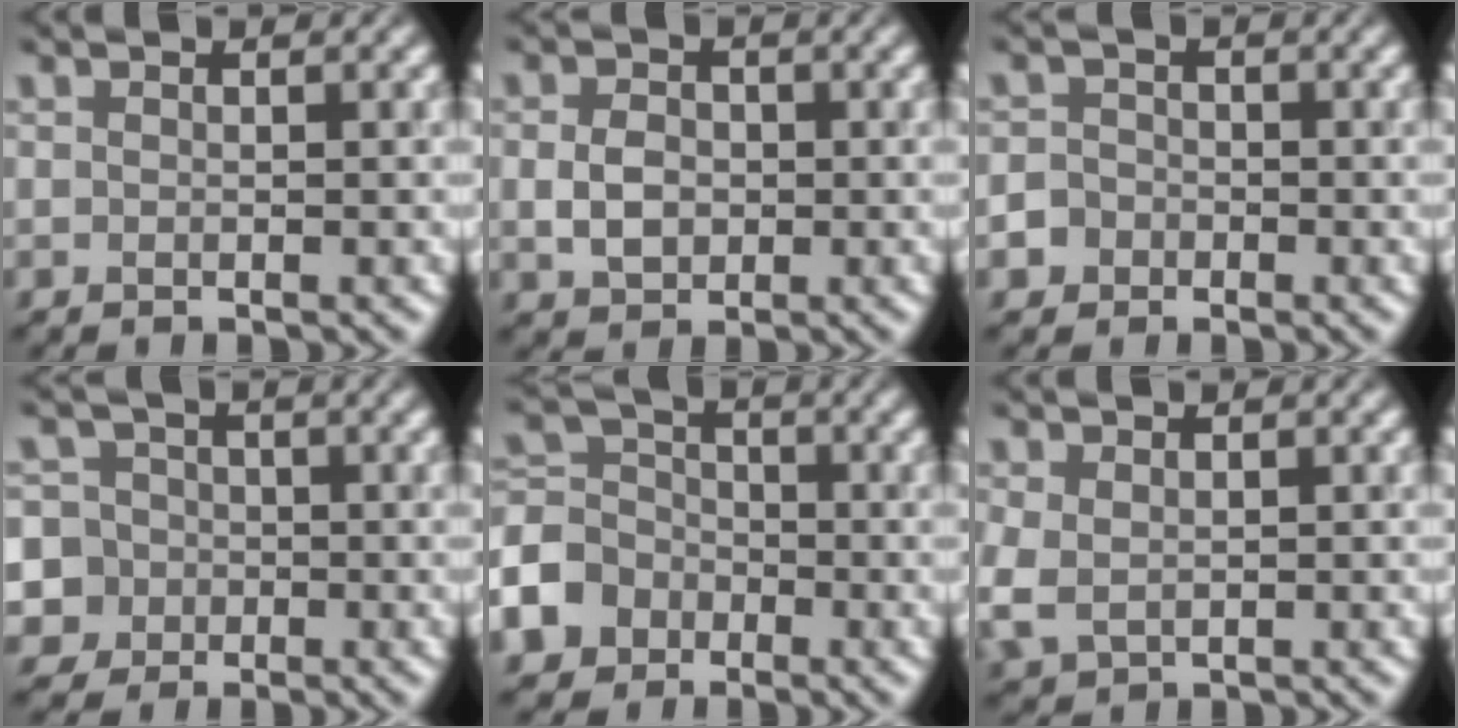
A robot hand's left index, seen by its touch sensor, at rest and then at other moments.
{"total": 3.0, "force": [-0.2, 2.3, 1.9], "torque": [-0.038, -0.002, -0.008]}
{"total": 3.2, "force": [-1.4, 2.8, 0.6], "torque": [0.011, 0.002, -0.039]}
{"total": 7.8, "force": [-1.8, 7.4, 1.8], "torque": [-0.045, 0.010, -0.066]}
{"total": 7.6, "force": [-3.8, 6.2, 2.2], "torque": [-0.049, -0.010, -0.092]}
{"total": 3.4, "force": [-0.2, 2.6, 2.3], "torque": [-0.066, -0.008, -0.001]}